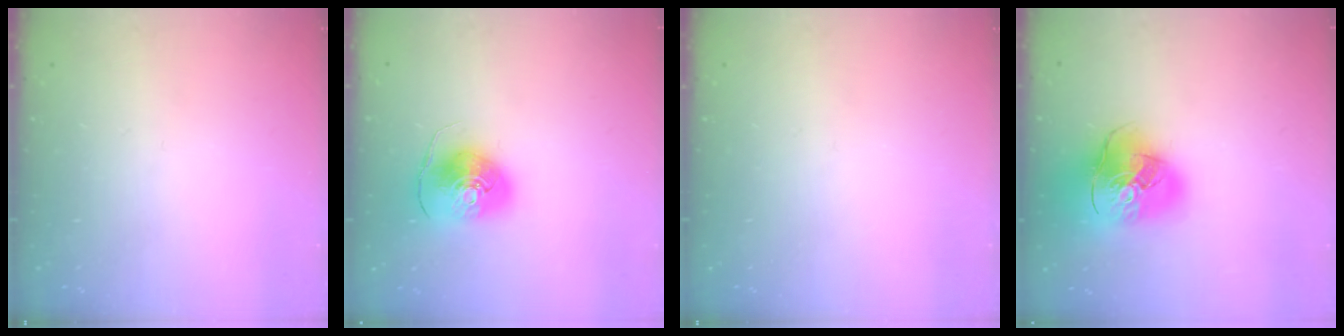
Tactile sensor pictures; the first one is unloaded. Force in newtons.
{"total": 10.2, "press": 10.1, "slide": 1.1}
{"total": 0.0}
{"total": 19.7, "press": 19.5, "slide": 2.7}